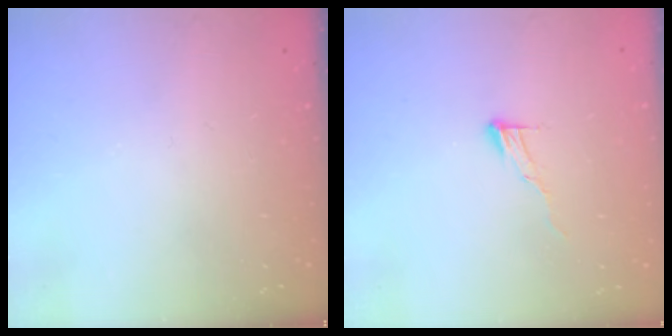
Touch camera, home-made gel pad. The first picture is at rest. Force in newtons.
{"total": 6.6, "press": 6.6, "slide": 0.5}